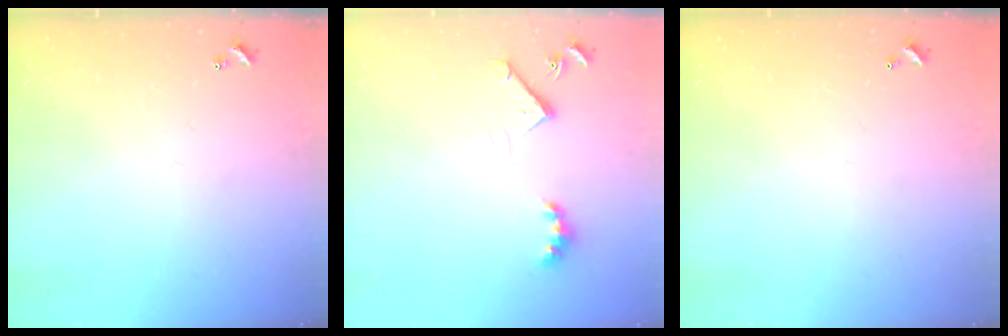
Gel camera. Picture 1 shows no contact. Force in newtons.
{"total": 4.9, "press": 4.9, "slide": 0.7}
{"total": 2.8, "press": 2.8, "slide": 0.1}